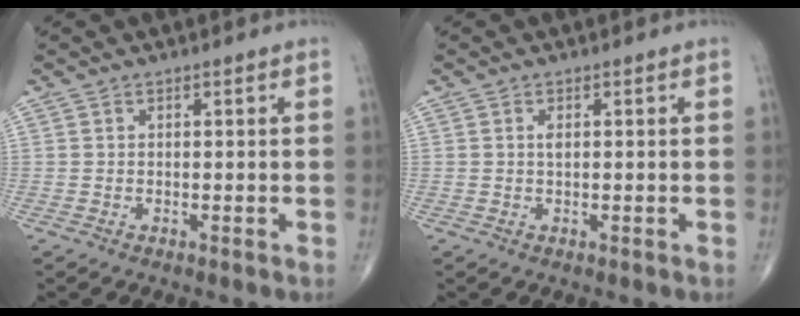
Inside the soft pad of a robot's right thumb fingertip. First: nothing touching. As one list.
[{"total": 1.0, "force": [0.2, 0.4, 0.9], "torque": [-0.015, 0.001, 0.003]}]